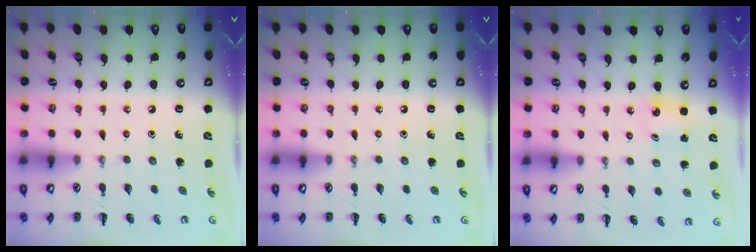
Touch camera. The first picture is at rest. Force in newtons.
{"total": 0.0}
{"total": 1.5, "press": 1.5, "slide": 0.3}